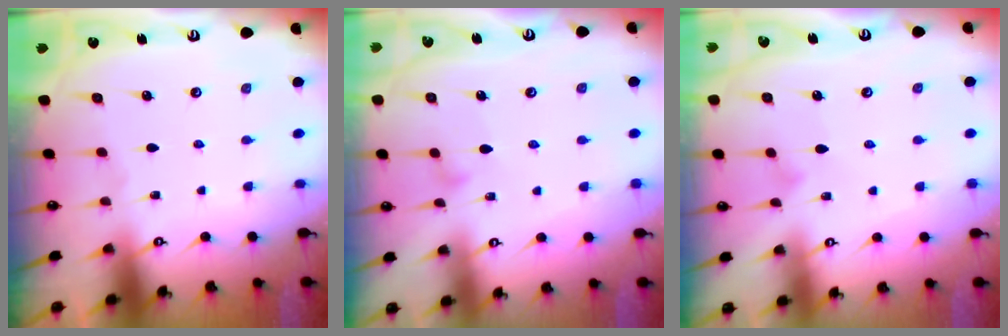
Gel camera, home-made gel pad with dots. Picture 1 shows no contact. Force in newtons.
{"total": 7.0, "press": 7.0, "slide": 0.4}
{"total": 3.8, "press": 3.8, "slide": 0.2}